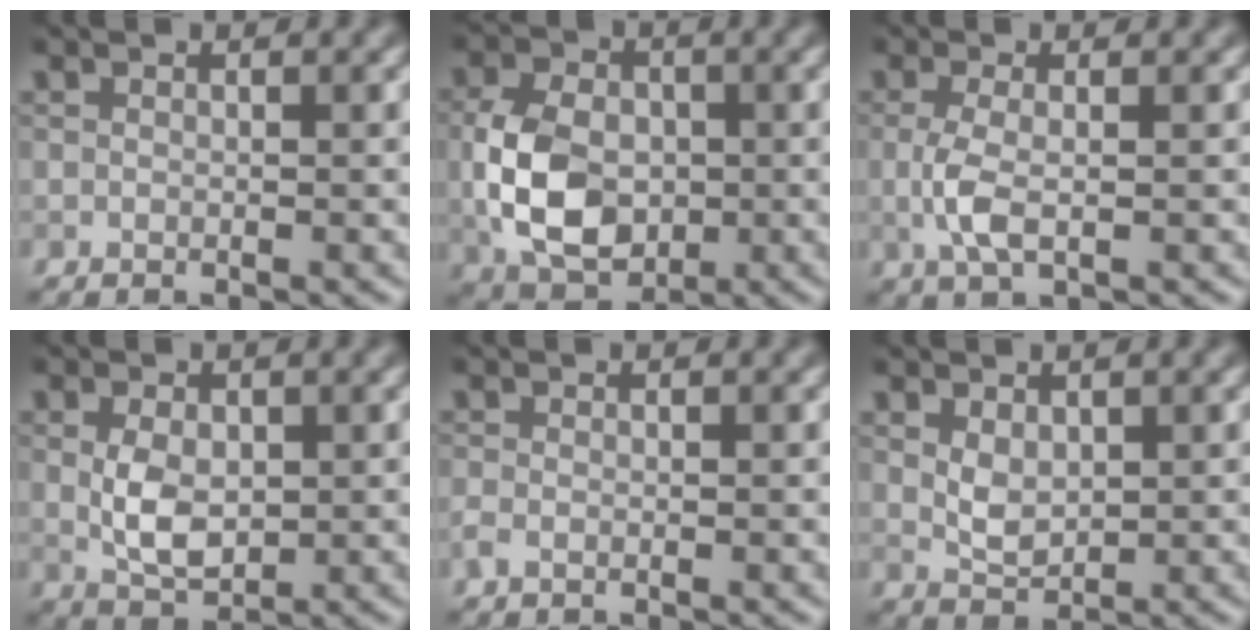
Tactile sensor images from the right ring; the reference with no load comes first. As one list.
[{"total": 7.7, "force": [-1.0, 5.4, 5.4], "torque": [-0.113, 0.000, -0.026]}, {"total": 2.8, "force": [-0.4, 1.0, 2.6], "torque": [-0.061, -0.004, -0.009]}, {"total": 3.7, "force": [0.0, 2.3, 2.9], "torque": [-0.063, -0.001, 0.005]}, {"total": 0.9, "force": [-0.5, 0.5, 0.6], "torque": [-0.014, -0.002, -0.012]}, {"total": 2.3, "force": [0.5, 1.5, 1.7], "torque": [-0.037, -0.003, 0.015]}]